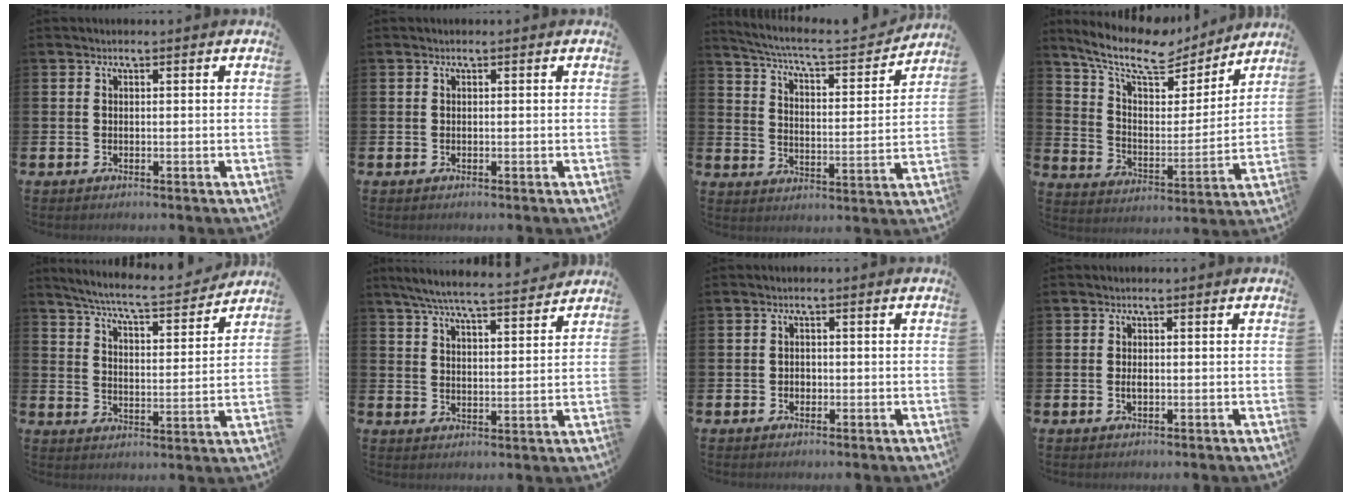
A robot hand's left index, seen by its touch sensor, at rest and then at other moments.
{"total": 0.0}
{"total": 6.3, "force": [5.7, 0.8, 2.5], "torque": [-0.074, -0.043, 0.091]}
{"total": 10.7, "force": [9.0, 3.8, 4.6], "torque": [-0.123, -0.053, 0.150]}
{"total": 7.6, "force": [7.0, 0.9, 2.8], "torque": [-0.084, -0.049, 0.118]}
{"total": 6.7, "force": [6.3, 0.3, 2.3], "torque": [-0.057, -0.041, 0.109]}
{"total": 1.0, "force": [-0.2, 1.0, 0.4], "torque": [-0.007, 0.007, -0.006]}
{"total": 1.0, "force": [-0.1, 0.5, 0.9], "torque": [-0.025, 0.005, -0.002]}